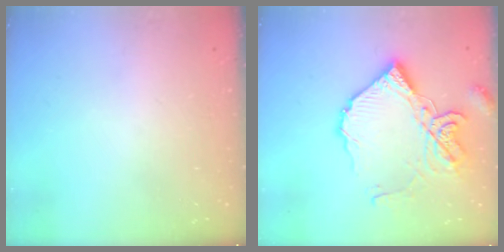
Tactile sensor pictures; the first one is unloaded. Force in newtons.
{"total": 17.0, "press": 16.8, "slide": 2.1}